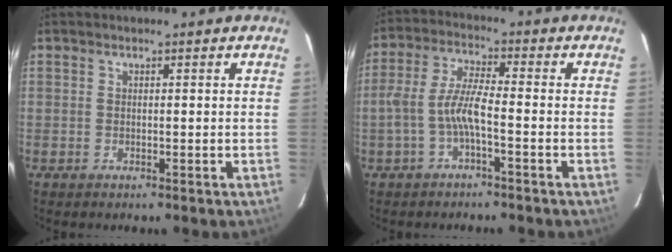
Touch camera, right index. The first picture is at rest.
{"total": 6.4, "force": [-2.4, 1.0, 5.8], "torque": [-0.131, 0.009, -0.043]}